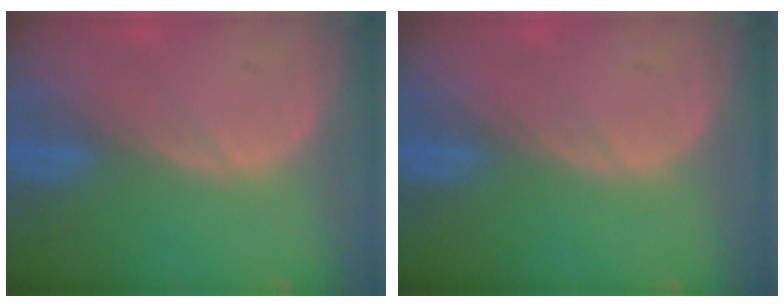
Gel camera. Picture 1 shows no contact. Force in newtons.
{"total": 0.0}